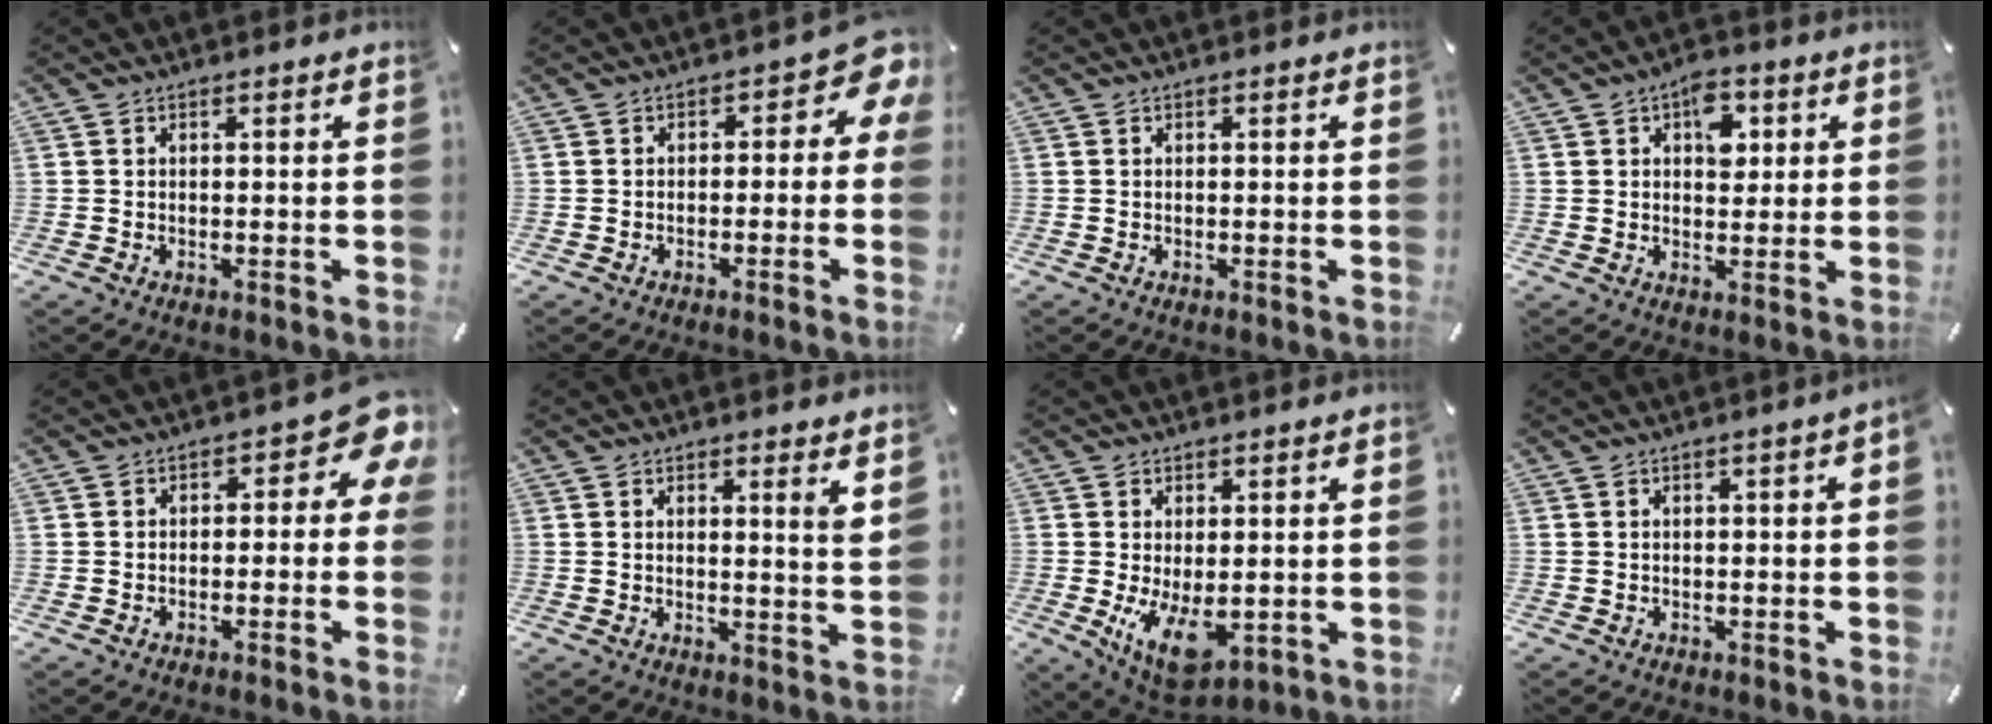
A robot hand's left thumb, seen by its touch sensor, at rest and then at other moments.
{"total": 5.7, "force": [0.3, 3.6, 4.4], "torque": [-0.054, -0.006, -0.002]}
{"total": 0.0}
{"total": 7.4, "force": [2.4, 4.8, 5.1], "torque": [-0.050, -0.008, 0.033]}
{"total": 7.1, "force": [1.6, 3.9, 5.8], "torque": [-0.064, -0.018, 0.021]}
{"total": 3.0, "force": [2.4, -0.1, 1.9], "torque": [-0.027, -0.020, 0.037]}
{"total": 9.8, "force": [-0.8, 5.7, 8.0], "torque": [-0.130, -0.018, -0.006]}
{"total": 1.2, "force": [-0.1, 0.1, 1.2], "torque": [-0.019, -0.002, -0.001]}